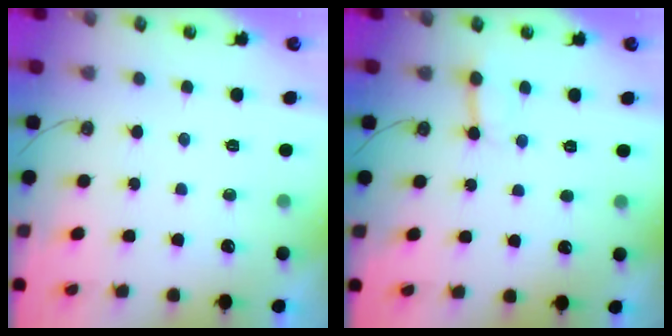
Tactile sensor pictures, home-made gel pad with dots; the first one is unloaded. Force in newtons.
{"total": 3.9, "press": 3.9, "slide": 0.5}